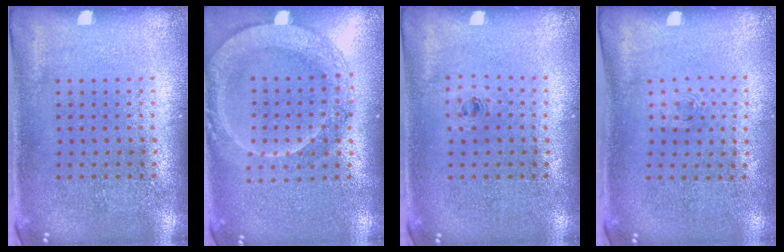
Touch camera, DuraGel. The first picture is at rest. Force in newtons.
{"total": 2.1, "press": 1.9, "slide": 0.8}
{"total": 0.5, "press": 0.3, "slide": 0.5}
{"total": 0.5, "press": 0.2, "slide": 0.5}